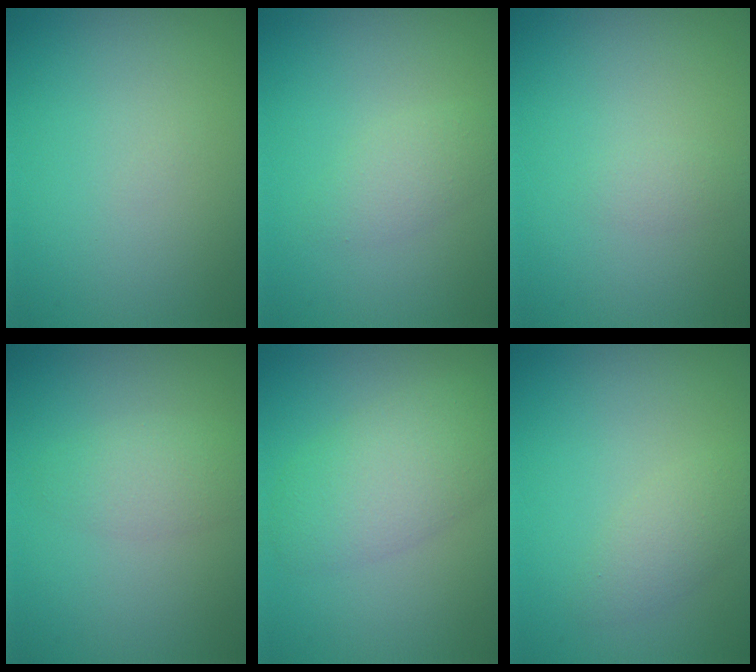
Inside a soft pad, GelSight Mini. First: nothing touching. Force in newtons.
{"total": 1.9, "press": 1.9, "slide": 0.1}
{"total": 0.8, "press": 0.8, "slide": 0.0}
{"total": 2.3, "press": 2.3, "slide": 0.1}
{"total": 5.0, "press": 5.0, "slide": 0.1}
{"total": 2.1, "press": 2.1, "slide": 0.1}